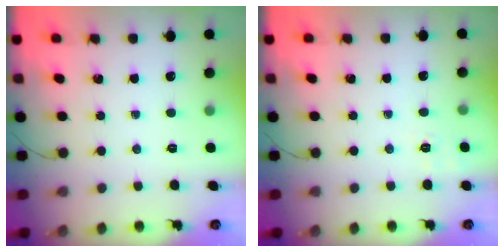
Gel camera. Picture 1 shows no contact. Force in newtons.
{"total": 3.2, "press": 2.7, "slide": 1.8}